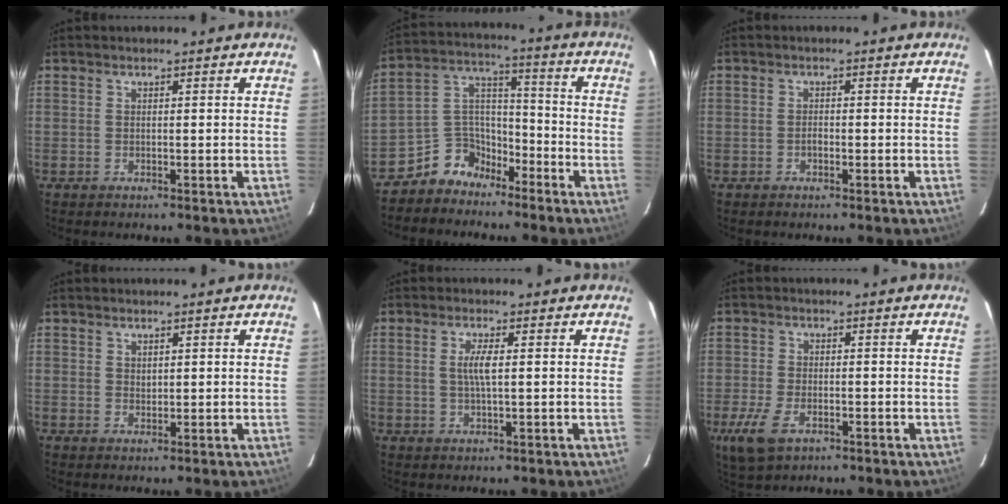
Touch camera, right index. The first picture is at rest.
{"total": 8.3, "force": [-6.2, 5.4, 1.3], "torque": [-0.035, 0.049, -0.123]}
{"total": 0.9, "force": [-0.5, 0.4, 0.6], "torque": [-0.011, 0.003, -0.009]}
{"total": 1.0, "force": [0.7, 0.7, 0.3], "torque": [-0.002, 0.002, 0.014]}
{"total": 3.1, "force": [0.3, 0.3, 3.1], "torque": [-0.061, -0.001, 0.007]}
{"total": 7.3, "force": [-3.6, 3.8, 5.0], "torque": [-0.127, -0.016, -0.066]}